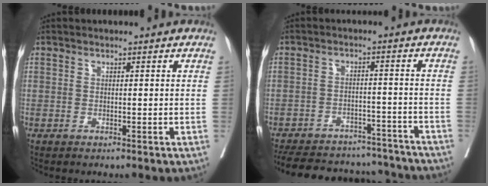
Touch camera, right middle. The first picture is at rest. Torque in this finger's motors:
{"motor_torque": [0.99, -1.15, 0.21, 0.07]}